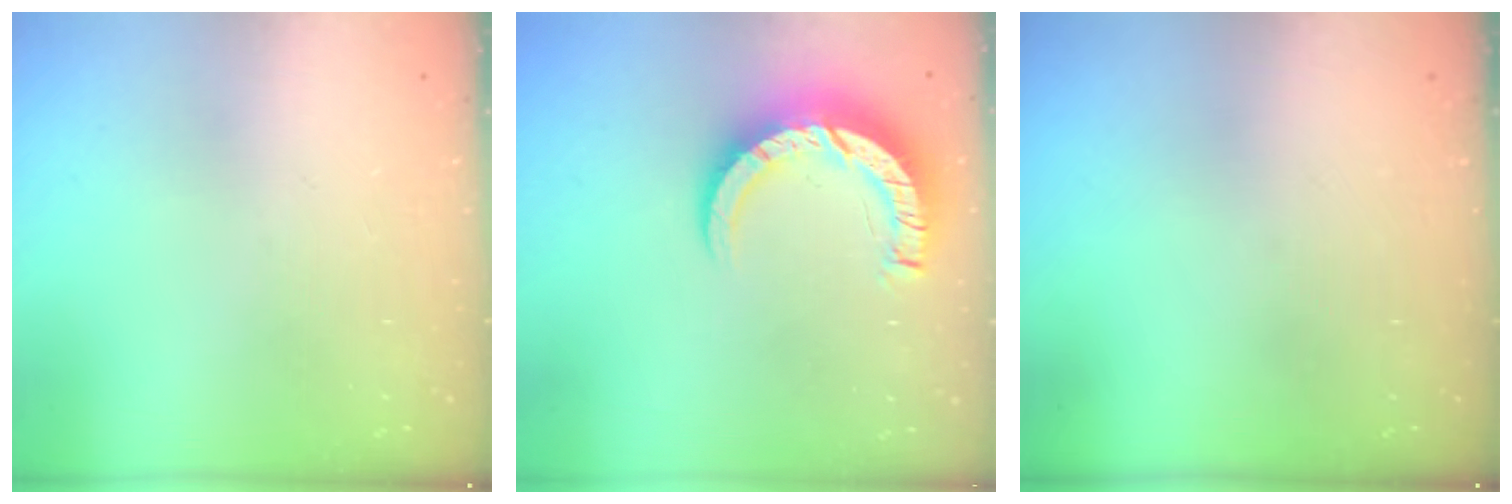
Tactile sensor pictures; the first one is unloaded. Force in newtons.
{"total": 10.0, "press": 9.9, "slide": 1.0}
{"total": 0.0}